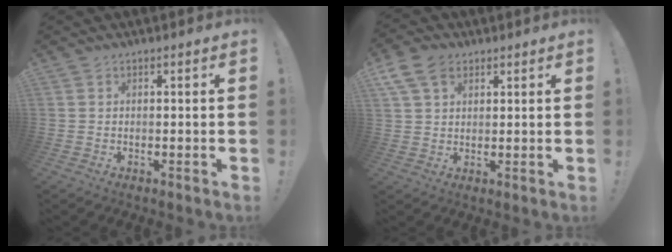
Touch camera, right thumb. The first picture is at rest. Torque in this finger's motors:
{"motor_torque": [-0.56, 0.58, 0.21, -0.06, 0.12]}